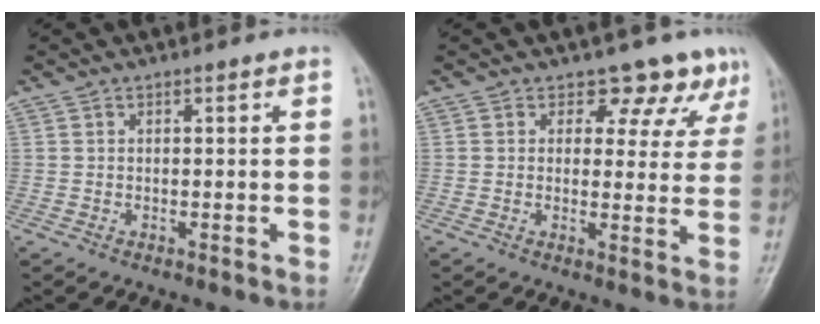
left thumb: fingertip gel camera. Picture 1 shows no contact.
{"total": 7.3, "force": [5.6, 4.4, 1.7], "torque": [0.021, -0.029, 0.049]}